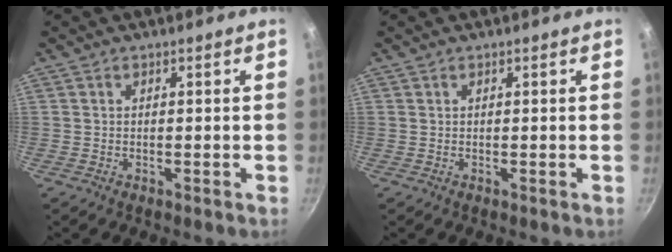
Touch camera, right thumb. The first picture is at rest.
{"total": 0.0}